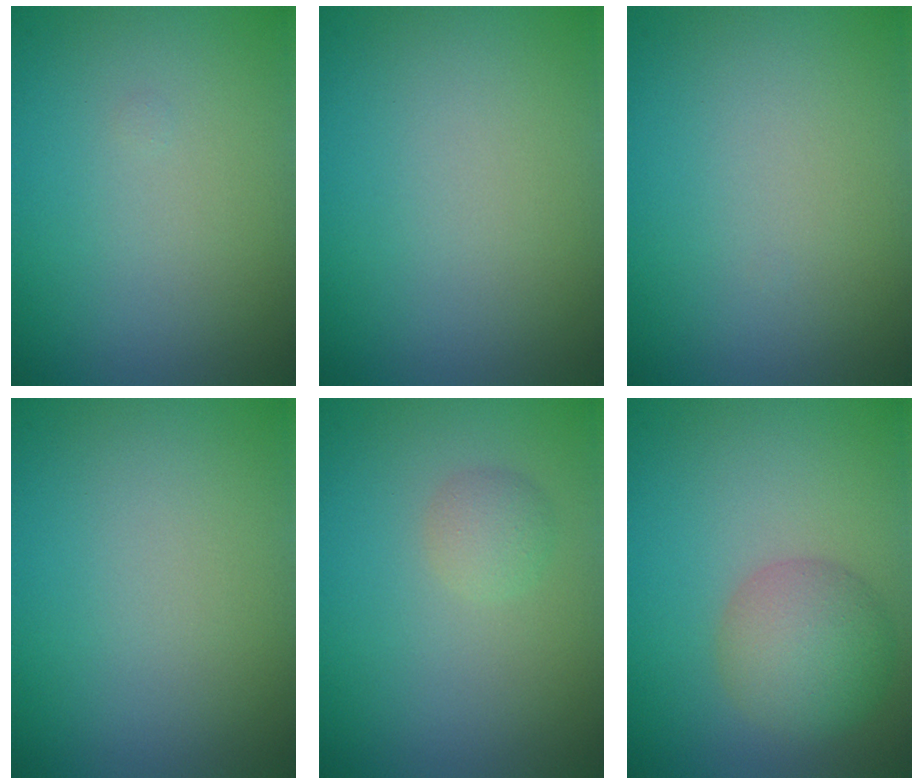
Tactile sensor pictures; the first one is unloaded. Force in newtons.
{"total": 0.0}
{"total": 0.0}
{"total": 0.0}
{"total": 1.4, "press": 1.4, "slide": 0.1}
{"total": 4.3, "press": 4.3, "slide": 0.1}